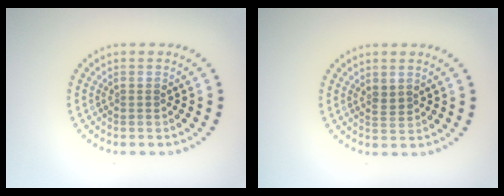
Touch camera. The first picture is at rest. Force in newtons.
{"total": 1.1, "press": 1.0, "slide": 0.6}